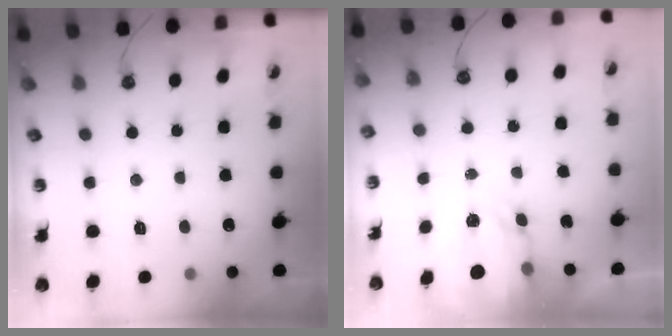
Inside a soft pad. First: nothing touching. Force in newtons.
{"total": 3.9, "press": 3.9, "slide": 0.3}